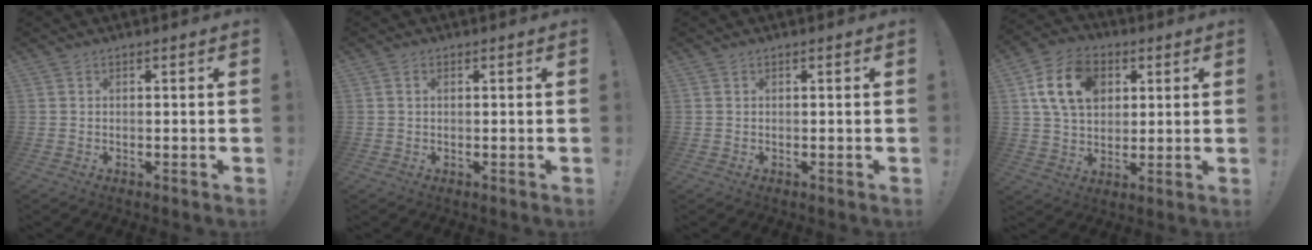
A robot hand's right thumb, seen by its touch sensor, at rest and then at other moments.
{"total": 0.9, "force": [0.3, 0.6, 0.7], "torque": [-0.020, 0.005, 0.007]}
{"total": 0.0}
{"total": 15.5, "force": [5.4, 11.2, 9.3], "torque": [-0.169, -0.004, 0.105]}